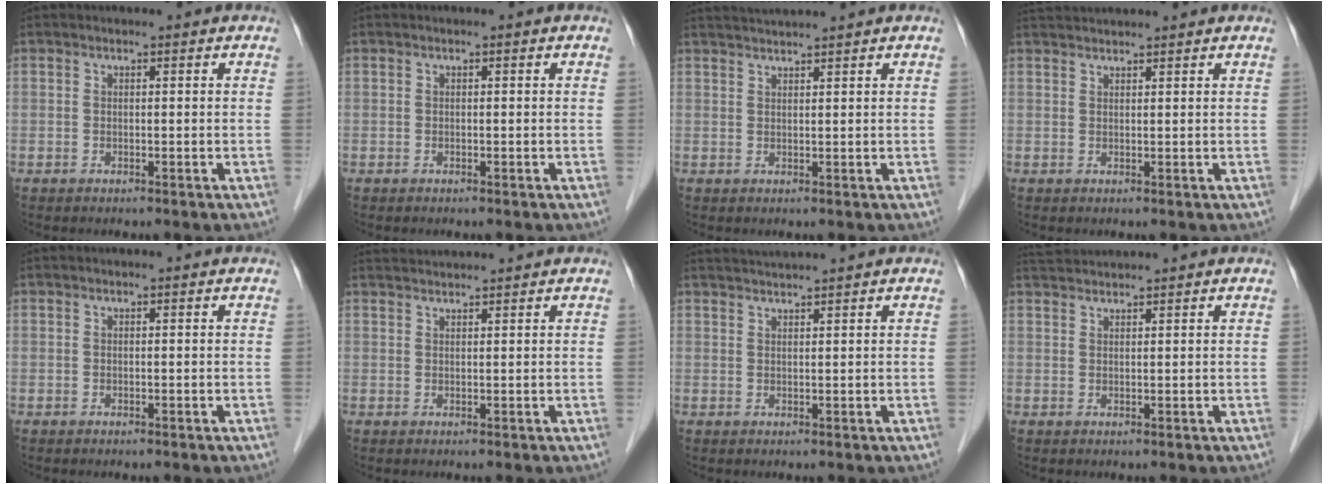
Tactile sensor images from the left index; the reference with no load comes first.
{"total": 0.0}
{"total": 4.1, "force": [3.8, -1.0, 1.0], "torque": [-0.015, 0.019, 0.065]}
{"total": 5.1, "force": [4.9, -0.3, 1.3], "torque": [-0.021, 0.035, 0.078]}
{"total": 0.0}
{"total": 4.4, "force": [4.3, -0.6, 0.8], "torque": [-0.014, 0.027, 0.071]}
{"total": 3.8, "force": [3.6, -1.2, 0.8], "torque": [-0.012, 0.014, 0.062]}
{"total": 4.5, "force": [4.4, -0.6, 0.9], "torque": [-0.016, 0.028, 0.080]}